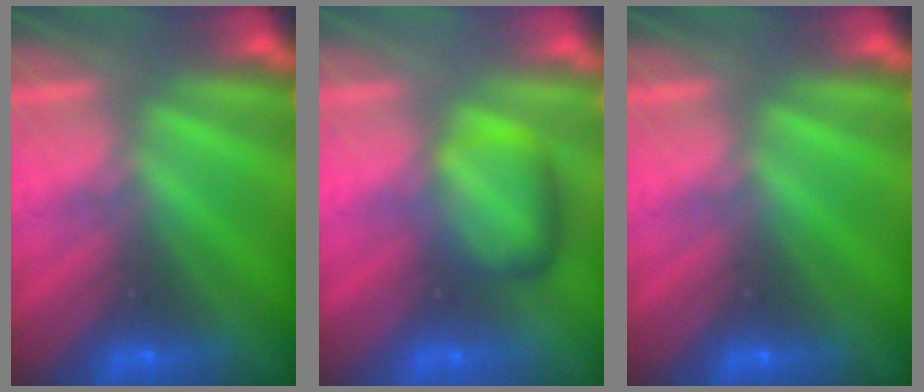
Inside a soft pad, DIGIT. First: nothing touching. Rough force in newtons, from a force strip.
{"total": 2.4}
{"total": 0.0}